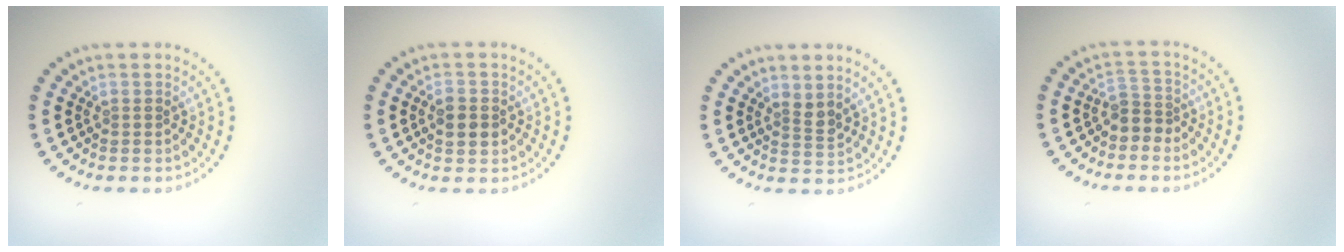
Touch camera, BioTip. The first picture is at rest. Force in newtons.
{"total": 2.7, "press": 2.7, "slide": 0.2}
{"total": 1.5, "press": 1.1, "slide": 1.0}
{"total": 2.1, "press": 1.6, "slide": 1.4}